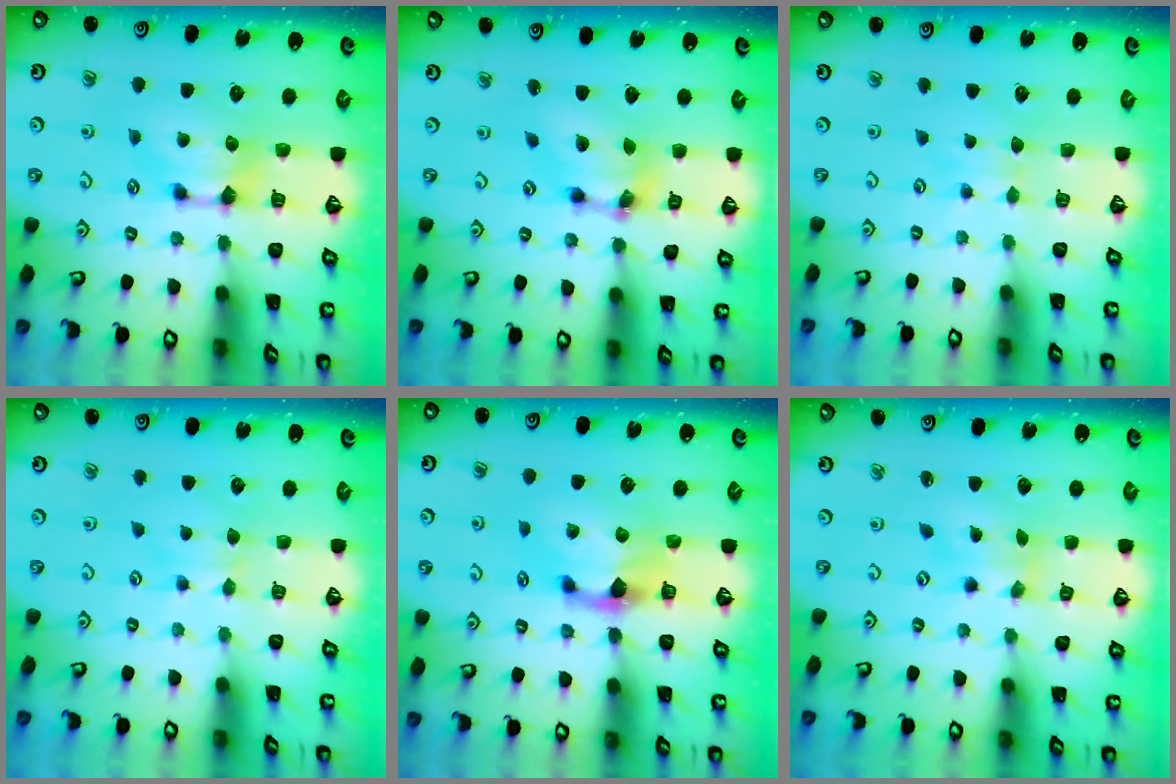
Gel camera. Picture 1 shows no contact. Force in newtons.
{"total": 6.3, "press": 6.0, "slide": 1.9}
{"total": 2.3, "press": 2.2, "slide": 0.3}
{"total": 1.6, "press": 1.5, "slide": 0.5}
{"total": 2.0, "press": 1.8, "slide": 1.0}
{"total": 1.7, "press": 1.3, "slide": 1.1}